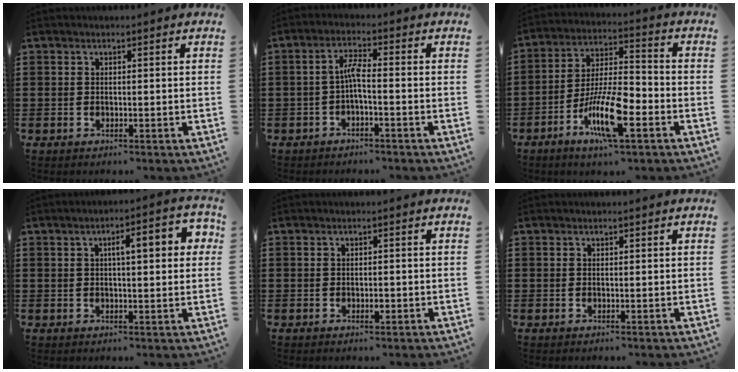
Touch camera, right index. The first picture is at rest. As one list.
[{"total": 3.3, "force": [-1.0, 0.6, 3.1], "torque": [-0.059, 0.006, -0.021]}, {"total": 11.1, "force": [-5.1, 3.3, 9.2], "torque": [-0.185, 0.005, -0.092]}, {"total": 5.8, "force": [1.4, 1.5, 5.4], "torque": [-0.080, 0.001, 0.014]}, {"total": 1.1, "force": [-0.3, 0.5, 0.9], "torque": [-0.018, -0.002, -0.005]}, {"total": 0.0}]